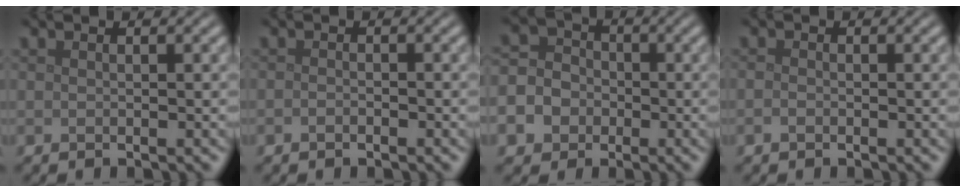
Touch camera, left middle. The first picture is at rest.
{"total": 0.7, "force": [-0.4, 0.4, 0.4], "torque": [-0.009, 0.000, -0.009]}
{"total": 8.4, "force": [-3.8, 7.1, 2.4], "torque": [-0.062, -0.021, -0.081]}
{"total": 0.7, "force": [-0.4, 0.5, 0.4], "torque": [-0.009, -0.001, -0.009]}